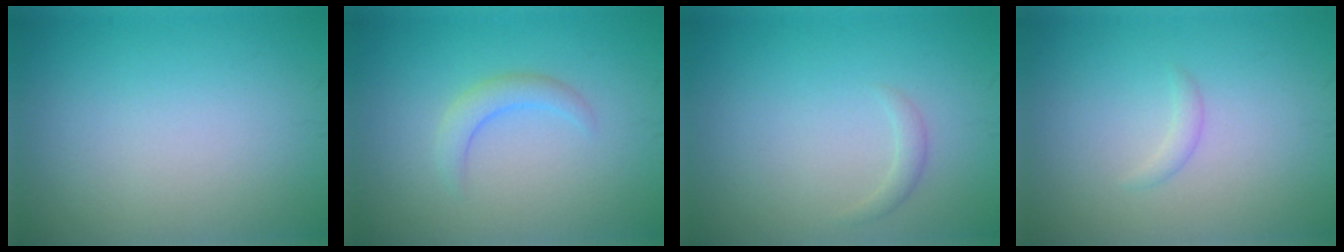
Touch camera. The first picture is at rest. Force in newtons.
{"total": 2.0, "press": 2.0, "slide": 0.3}
{"total": 0.9, "press": 0.9, "slide": 0.1}
{"total": 0.9, "press": 0.9, "slide": 0.0}